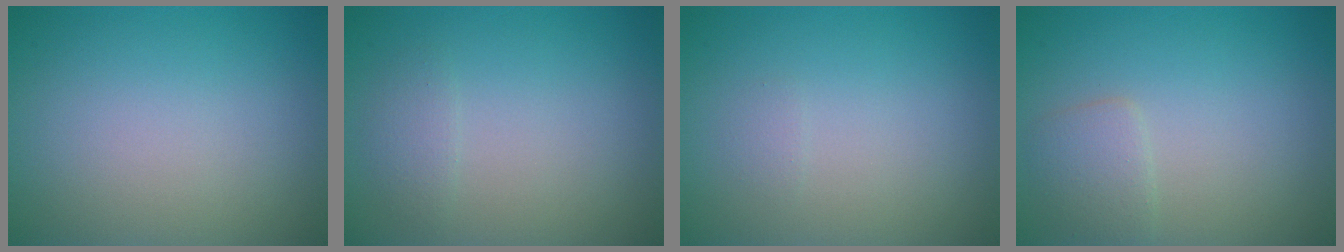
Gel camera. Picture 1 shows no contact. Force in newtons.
{"total": 1.1, "press": 1.1, "slide": 0.0}
{"total": 0.5, "press": 0.5, "slide": 0.1}
{"total": 1.8, "press": 1.8, "slide": 0.0}